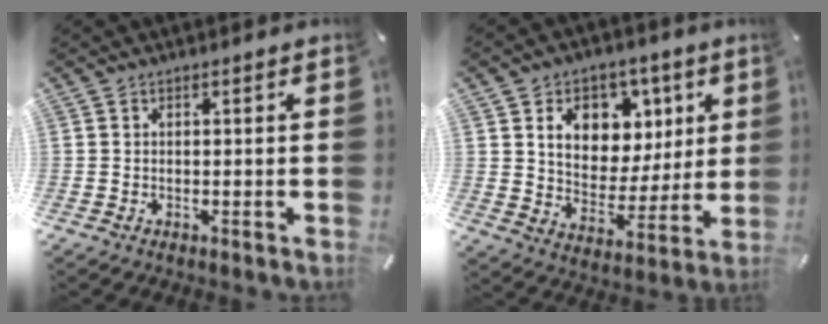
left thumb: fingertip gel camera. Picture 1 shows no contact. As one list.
[{"total": 12.5, "force": [5.1, 10.3, 5.1], "torque": [-0.072, -0.029, 0.094]}]